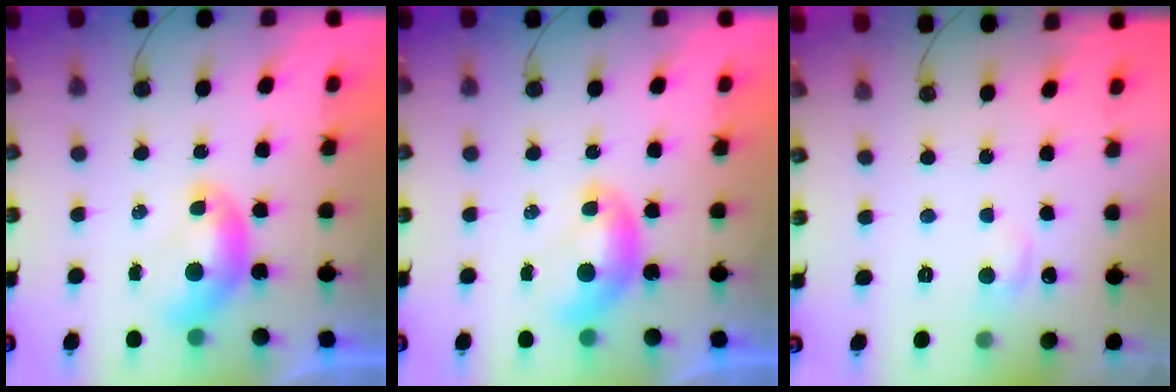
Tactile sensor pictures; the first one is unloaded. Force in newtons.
{"total": 0.0}
{"total": 0.8, "press": 0.2, "slide": 0.8}